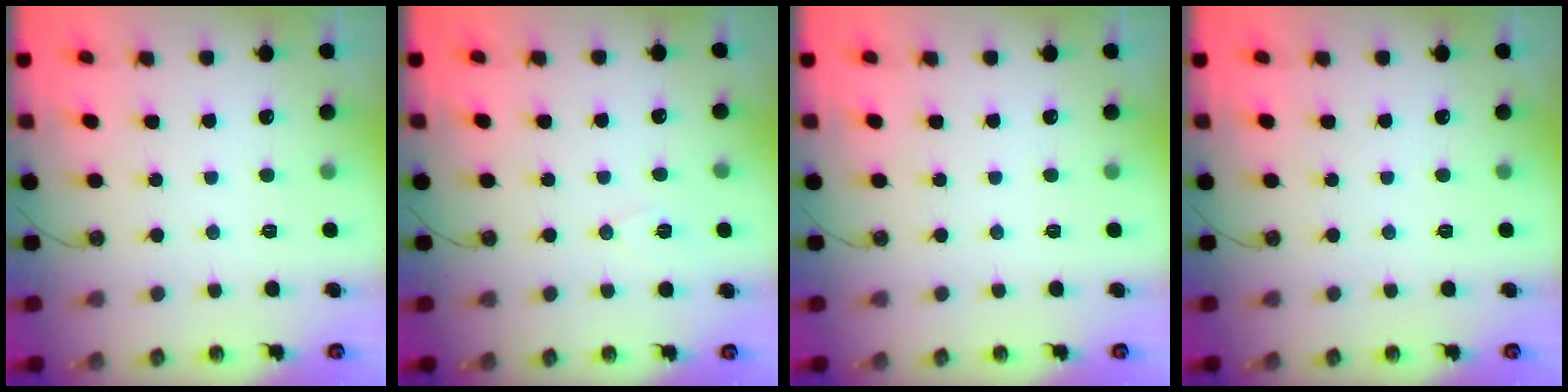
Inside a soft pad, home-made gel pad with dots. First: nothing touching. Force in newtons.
{"total": 7.8, "press": 6.4, "slide": 4.5}
{"total": 0.0}
{"total": 0.0}